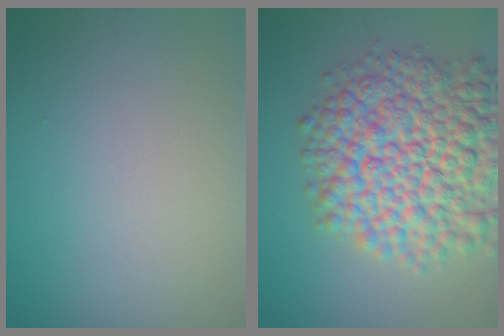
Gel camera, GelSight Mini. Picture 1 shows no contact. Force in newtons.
{"total": 11.7, "press": 11.7, "slide": 0.4}